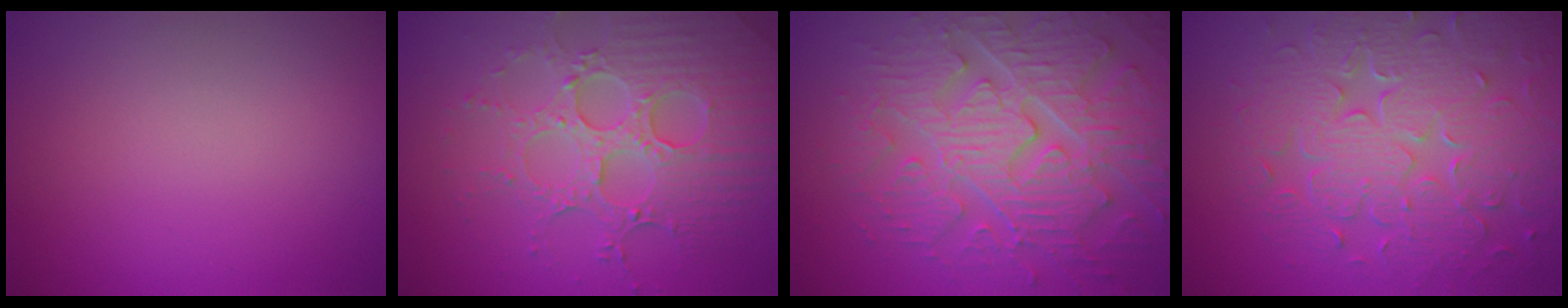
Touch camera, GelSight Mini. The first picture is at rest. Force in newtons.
{"total": 6.6, "press": 5.3, "slide": 4.1}
{"total": 8.3, "press": 6.5, "slide": 5.1}
{"total": 8.9, "press": 6.3, "slide": 6.3}